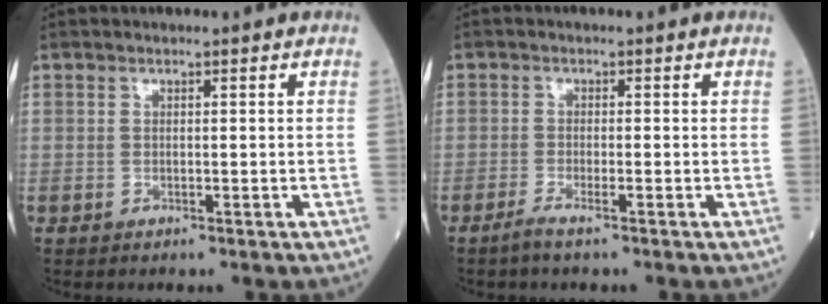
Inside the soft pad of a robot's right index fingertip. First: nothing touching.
{"total": 2.1, "force": [-1.3, 0.0, 1.6], "torque": [-0.036, -0.004, -0.029]}